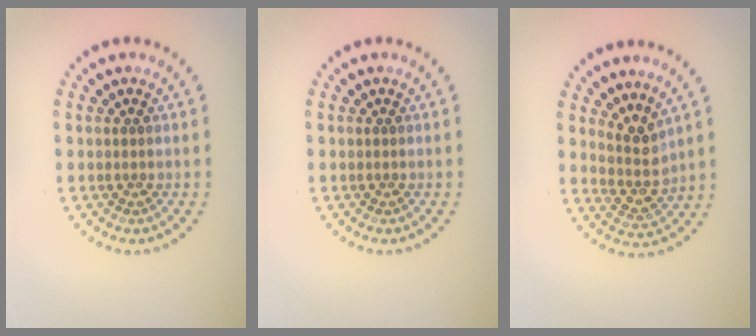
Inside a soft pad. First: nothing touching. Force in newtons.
{"total": 0.0}
{"total": 2.6, "press": 2.0, "slide": 1.7}